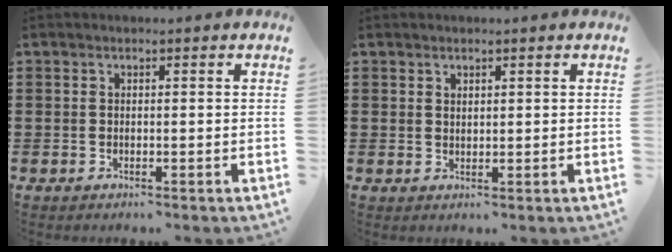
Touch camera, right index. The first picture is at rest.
{"total": 1.0, "force": [0.9, 0.5, 0.1], "torque": [-0.003, 0.002, 0.018]}